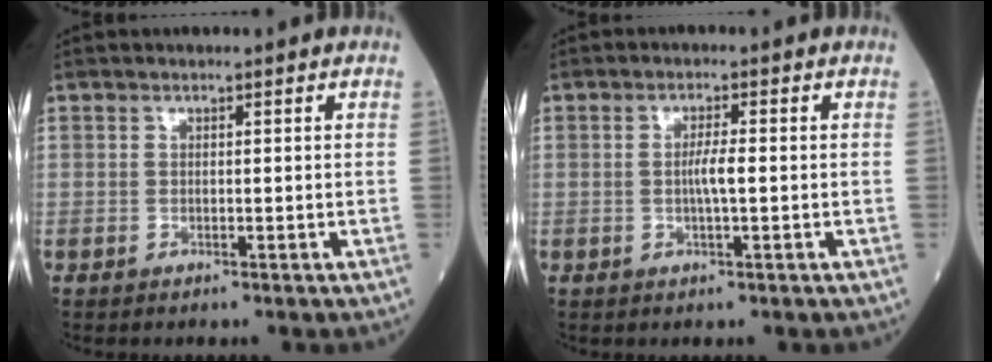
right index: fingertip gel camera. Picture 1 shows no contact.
{"total": 2.7, "force": [-0.2, 0.1, 2.7], "torque": [-0.050, 0.000, -0.005]}